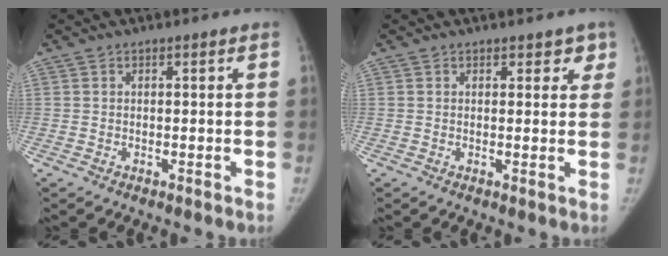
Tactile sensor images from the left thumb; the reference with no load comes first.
{"total": 2.7, "force": [1.8, 1.7, 1.1], "torque": [0.022, -0.006, 0.017]}